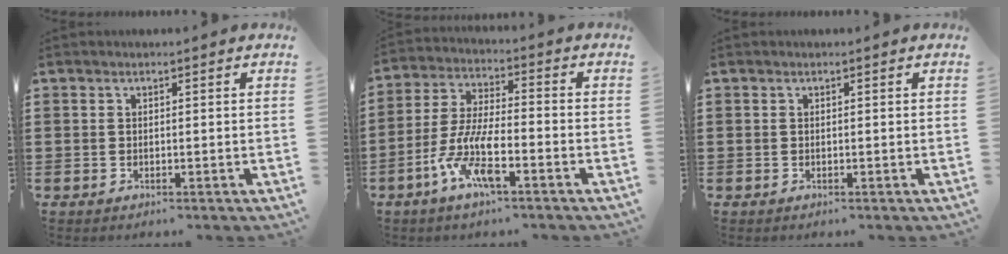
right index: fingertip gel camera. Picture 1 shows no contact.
{"total": 9.3, "force": [-4.8, 2.4, 7.5], "torque": [-0.174, -0.007, -0.095]}
{"total": 0.0}